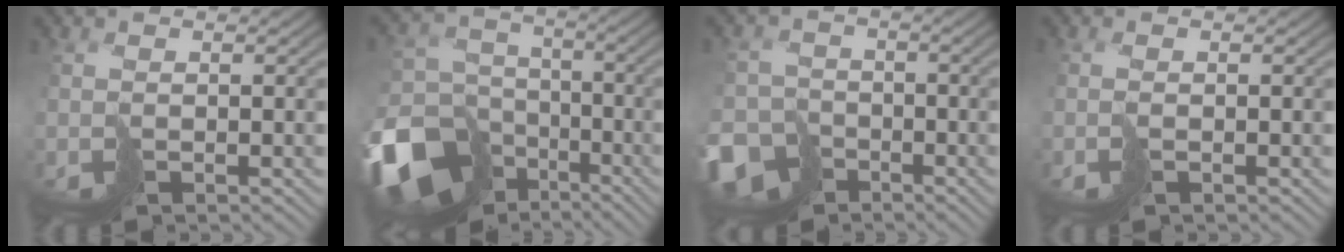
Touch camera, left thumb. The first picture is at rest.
{"total": 17.7, "force": [-9.2, 13.3, 7.0], "torque": [-0.226, -0.050, -0.133]}
{"total": 8.6, "force": [-5.7, 6.1, 2.0], "torque": [-0.048, -0.038, -0.103]}
{"total": 1.0, "force": [-0.5, 0.3, 0.8], "torque": [-0.020, 0.000, -0.012]}